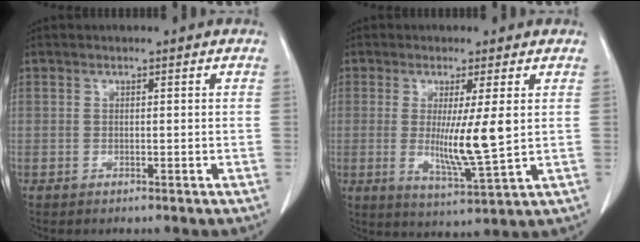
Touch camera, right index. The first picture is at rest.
{"total": 8.5, "force": [0.6, -0.1, 8.4], "torque": [-0.157, -0.031, 0.011]}